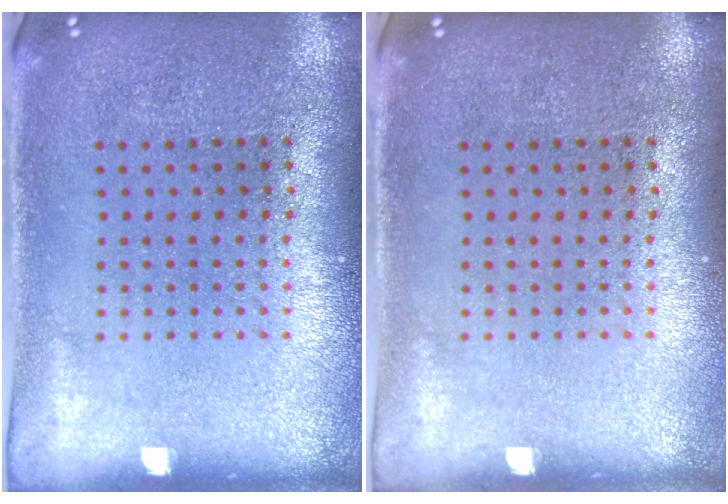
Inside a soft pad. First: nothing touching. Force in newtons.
{"total": 0.0}